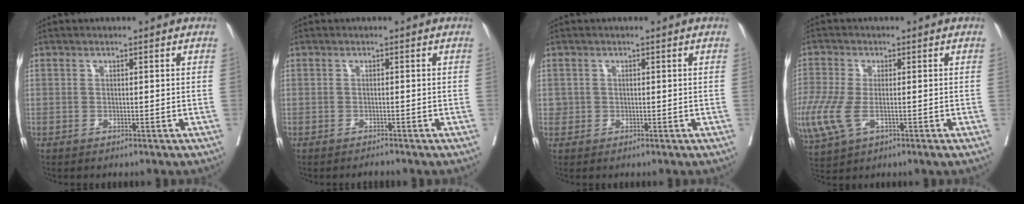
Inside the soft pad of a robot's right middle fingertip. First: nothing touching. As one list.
[{"total": 0.7, "force": [-0.7, -0.1, 0.1], "torque": [-0.005, -0.004, -0.009]}, {"total": 1.0, "force": [0.0, 1.0, 0.1], "torque": [0.008, 0.005, -0.002]}, {"total": 12.0, "force": [-3.6, 5.7, 9.9], "torque": [-0.259, -0.024, -0.063]}]